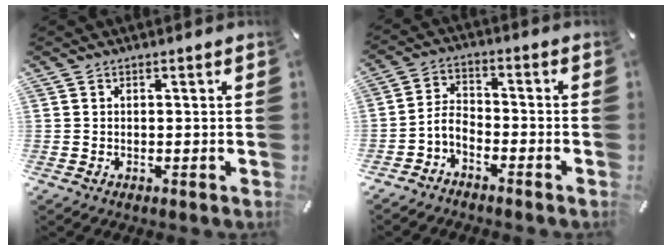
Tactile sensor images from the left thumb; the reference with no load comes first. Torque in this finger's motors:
{"motor_torque": [0.02, 0.16, -0.02, 0.32, 0.02]}